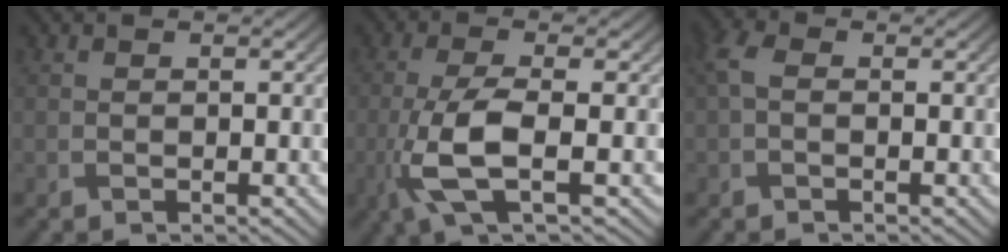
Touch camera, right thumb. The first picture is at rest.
{"total": 7.0, "force": [-2.2, 2.0, 6.4], "torque": [-0.142, 0.000, -0.052]}
{"total": 2.4, "force": [-0.2, 1.4, 2.0], "torque": [-0.051, 0.005, -0.013]}